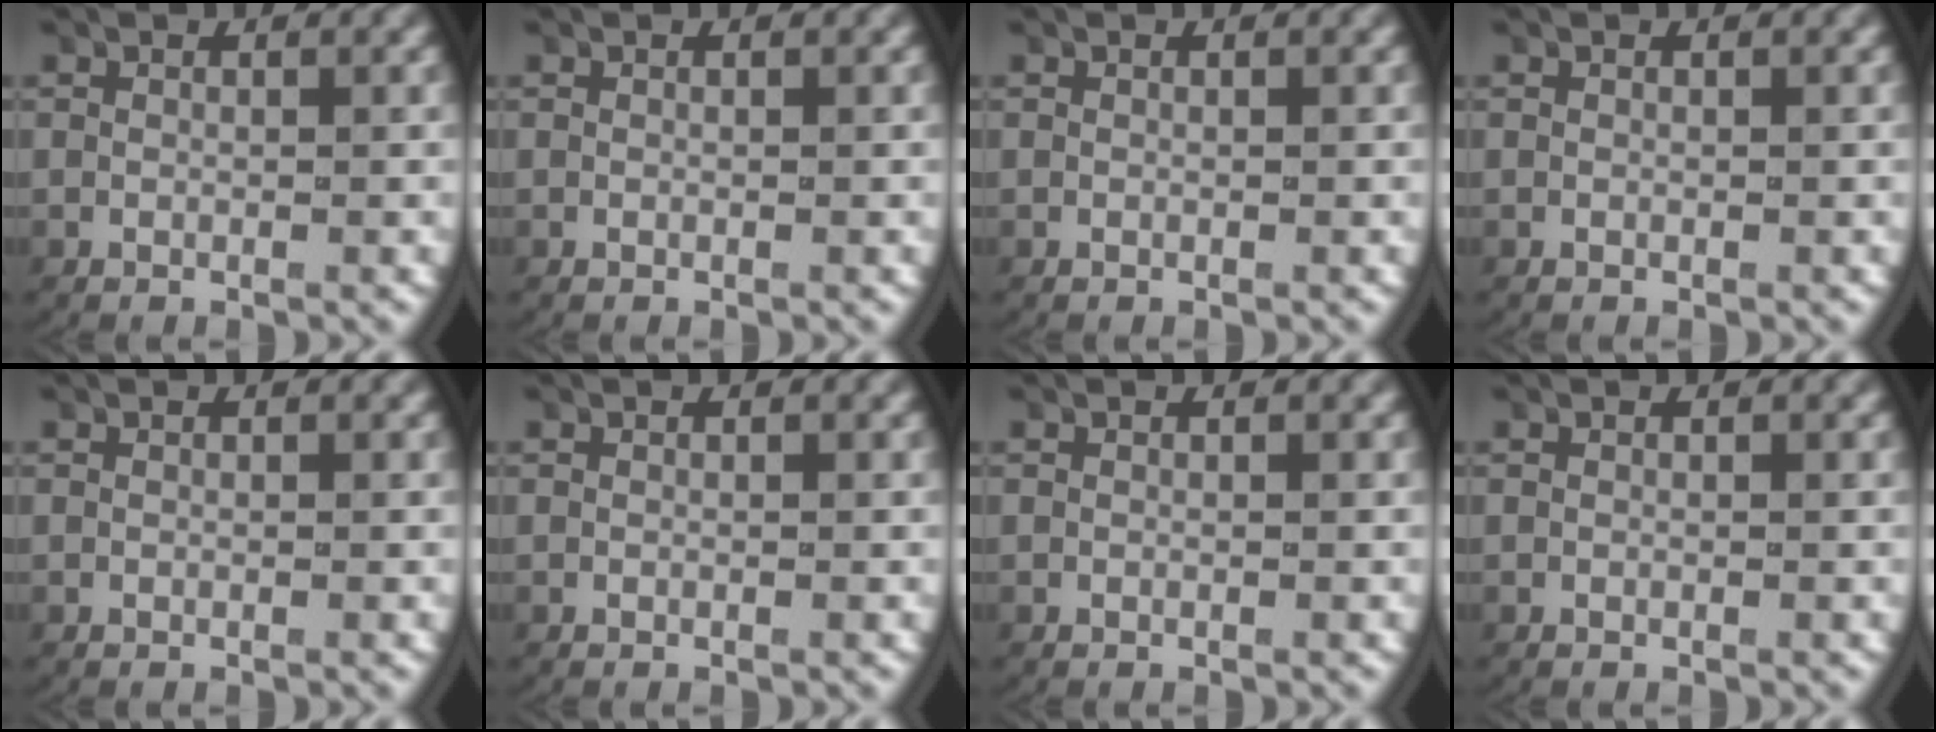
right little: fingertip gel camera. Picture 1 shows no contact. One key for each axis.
{"total": 0.0}
{"total": 0.0}
{"total": 0.0}
{"total": 0.0}
{"total": 0.0}
{"total": 0.0}
{"total": 0.0}